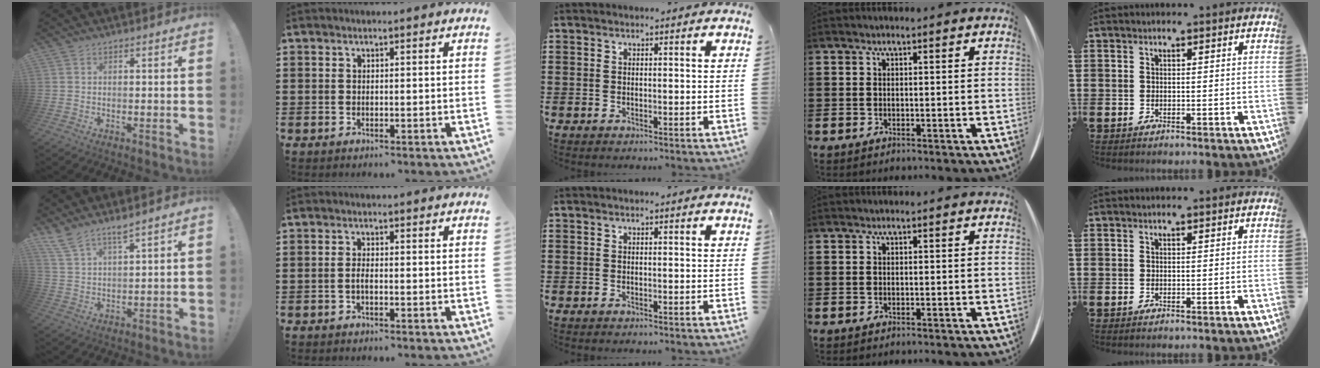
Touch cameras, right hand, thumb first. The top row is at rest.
{"thumb": {"total": 6.0, "force": [5.2, 0.8, 2.9], "torque": [-0.066, -0.027, 0.098]}, "index": {"total": 1.3, "force": [-0.6, 0.3, 1.1], "torque": [-0.028, -0.006, -0.013]}}